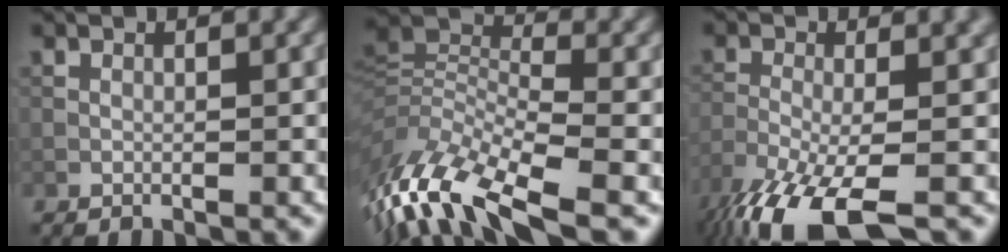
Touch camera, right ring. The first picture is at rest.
{"total": 12.1, "force": [-7.1, 4.3, 8.8], "torque": [-0.180, 0.003, -0.143]}
{"total": 11.8, "force": [-7.1, 3.4, 8.7], "torque": [-0.170, -0.021, -0.129]}